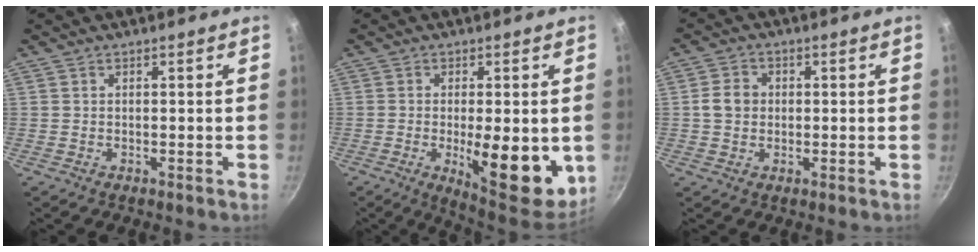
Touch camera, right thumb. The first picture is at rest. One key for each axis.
{"total": 15.0, "fx": -2.4, "fy": 5.3, "fz": 13.8, "tx": -0.163, "ty": -0.010, "tz": -0.023}
{"total": 4.5, "fx": 0.1, "fy": 3.9, "fz": 2.3, "tx": -0.025, "ty": 0.010, "tz": -0.006}